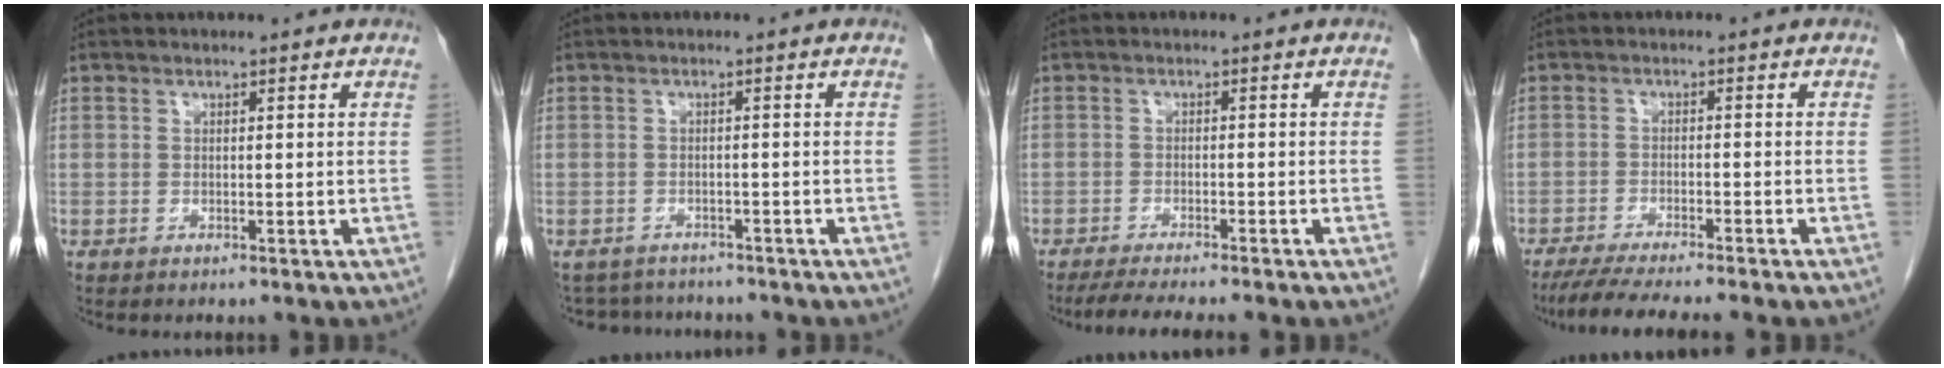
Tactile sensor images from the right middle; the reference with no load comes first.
{"total": 5.8, "force": [-5.5, 1.7, 0.5], "torque": [-0.004, 0.006, -0.077]}
{"total": 7.0, "force": [-5.8, -0.2, 3.8], "torque": [-0.050, -0.014, -0.090]}
{"total": 8.9, "force": [-7.5, -0.5, 4.7], "torque": [-0.061, -0.023, -0.119]}